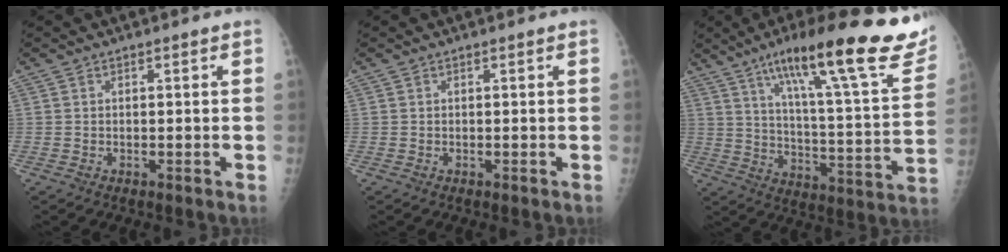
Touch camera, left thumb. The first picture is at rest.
{"total": 0.0}
{"total": 29.6, "force": [18.2, 5.4, 22.7], "torque": [-0.314, -0.044, 0.268]}